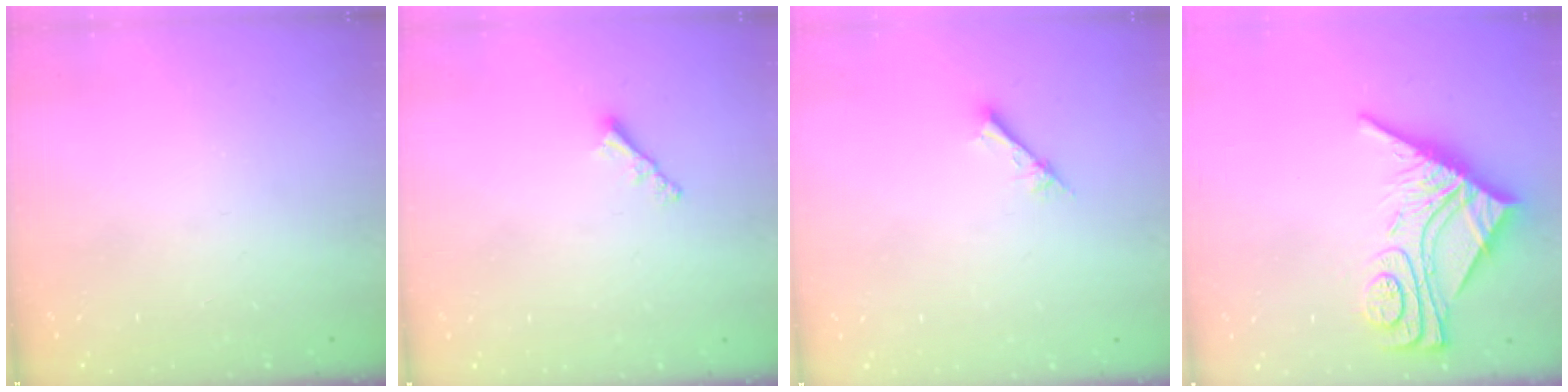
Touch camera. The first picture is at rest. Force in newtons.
{"total": 1.9, "press": 1.9, "slide": 0.5}
{"total": 2.1, "press": 2.1, "slide": 0.2}
{"total": 13.4, "press": 13.4, "slide": 1.1}